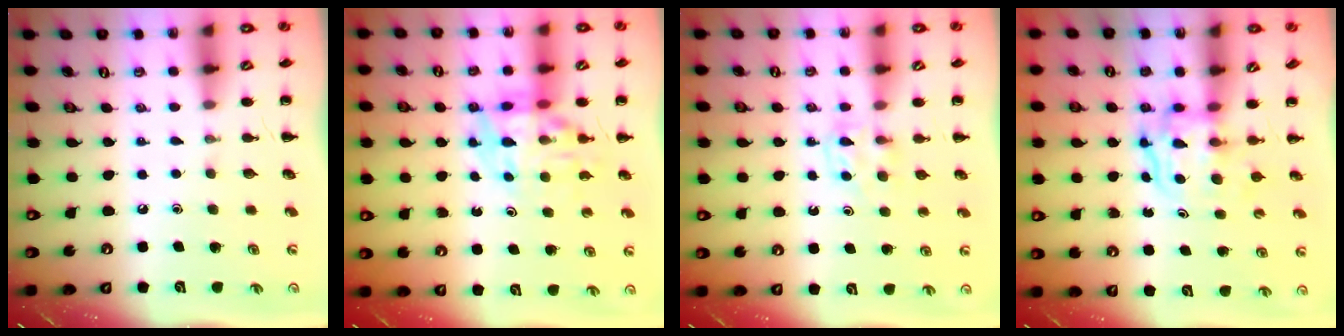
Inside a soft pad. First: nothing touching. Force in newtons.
{"total": 10.3, "press": 10.0, "slide": 2.7}
{"total": 3.5, "press": 3.2, "slide": 1.3}
{"total": 3.5, "press": 3.5, "slide": 0.3}